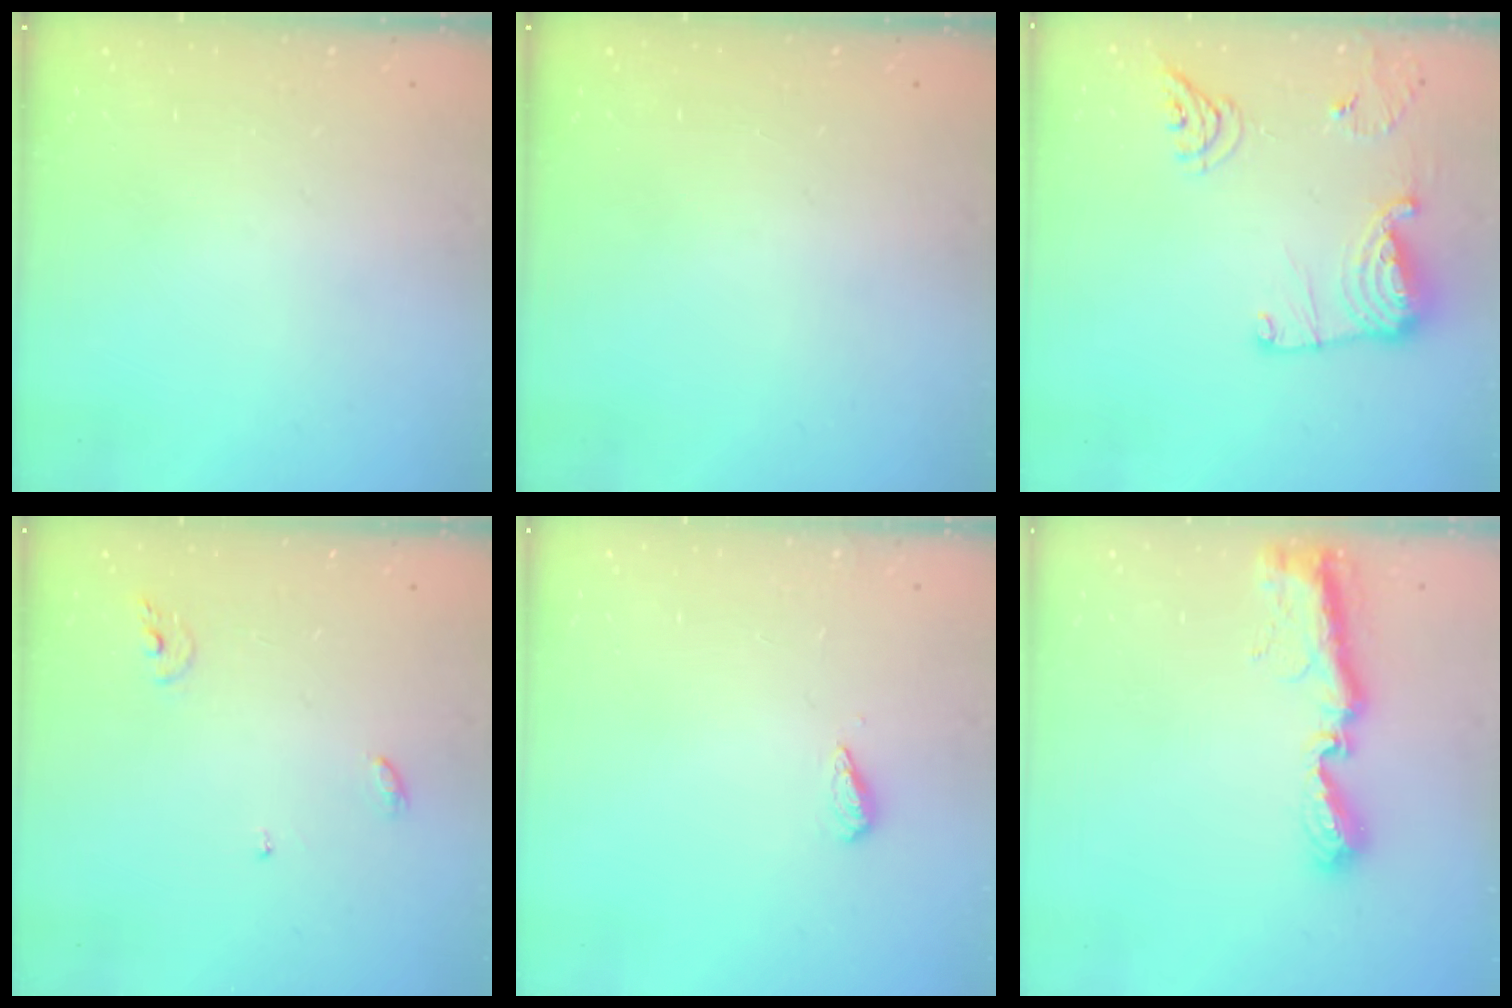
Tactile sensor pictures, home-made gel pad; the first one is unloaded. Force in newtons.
{"total": 0.0}
{"total": 12.9, "press": 12.9, "slide": 0.7}
{"total": 5.4, "press": 5.4, "slide": 0.2}
{"total": 2.7, "press": 2.6, "slide": 0.4}
{"total": 9.9, "press": 9.9, "slide": 0.7}